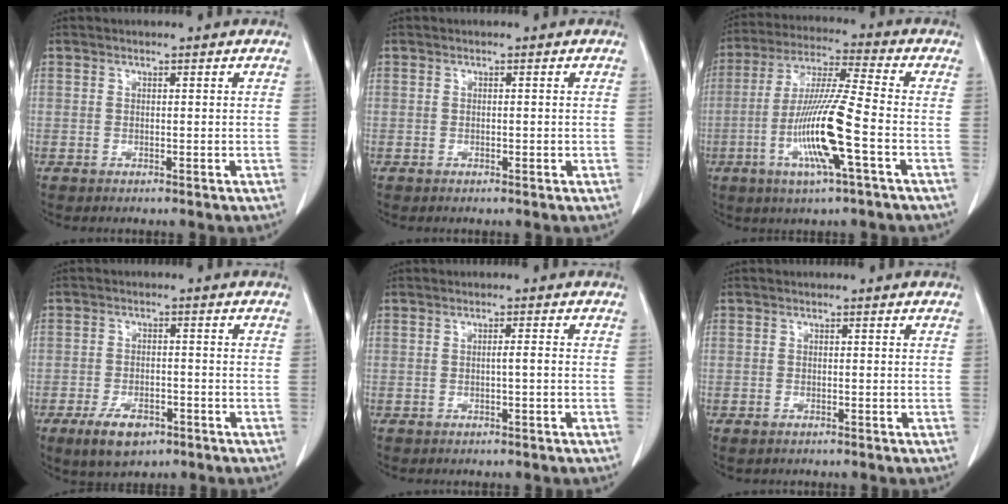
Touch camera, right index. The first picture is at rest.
{"total": 1.0, "force": [-0.2, 0.6, 0.8], "torque": [-0.022, 0.001, 0.001]}
{"total": 14.6, "force": [-4.4, 0.5, 13.9], "torque": [-0.282, -0.012, -0.086]}
{"total": 7.1, "force": [-4.0, 3.7, 4.6], "torque": [-0.088, -0.006, -0.062]}
{"total": 1.7, "force": [-0.1, 0.3, 1.6], "torque": [-0.036, 0.004, 0.002]}
{"total": 1.4, "force": [-0.5, 0.9, 0.9], "torque": [-0.024, -0.001, -0.004]}